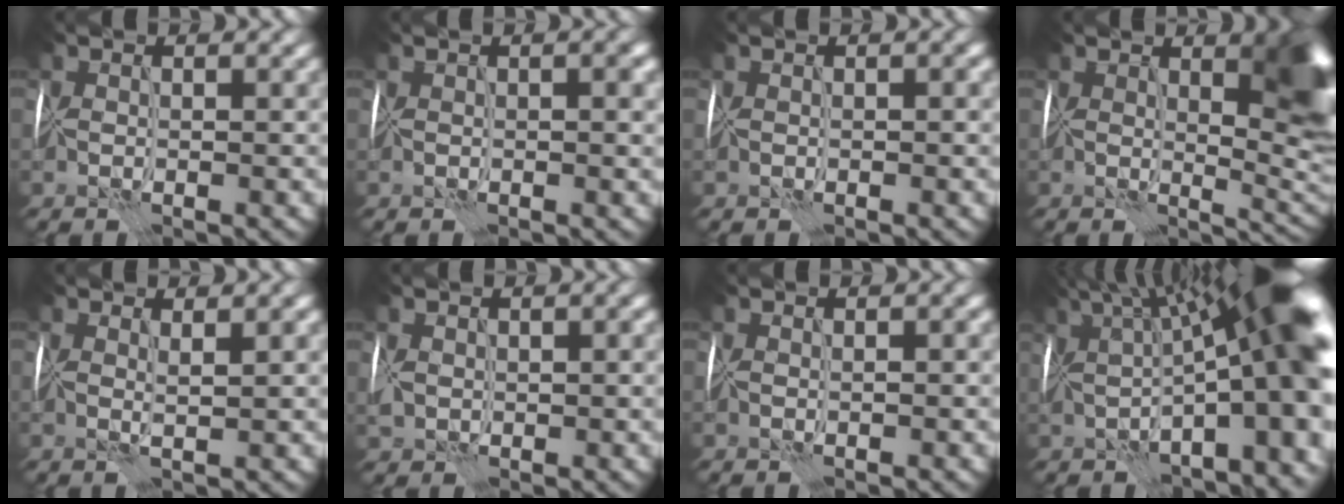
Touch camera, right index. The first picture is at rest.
{"total": 1.1, "force": [0.3, 0.3, 1.0], "torque": [-0.015, 0.001, 0.005]}
{"total": 0.0}
{"total": 8.2, "force": [2.0, 3.3, 7.2], "torque": [-0.070, -0.006, 0.034]}
{"total": 1.2, "force": [0.9, -0.1, 0.8], "torque": [-0.015, 0.000, 0.017]}
{"total": 1.8, "force": [0.4, 1.5, 0.9], "torque": [-0.020, 0.001, 0.008]}
{"total": 0.0}
{"total": 17.0, "force": [1.3, 5.8, 16.0], "torque": [-0.206, 0.030, 0.026]}